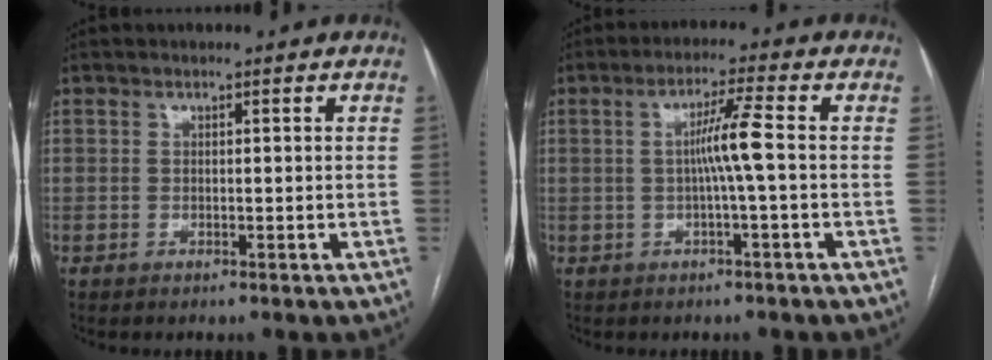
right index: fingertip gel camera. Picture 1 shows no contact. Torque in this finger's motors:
{"motor_torque": [0.76, -0.14, 0.27, 0.10]}